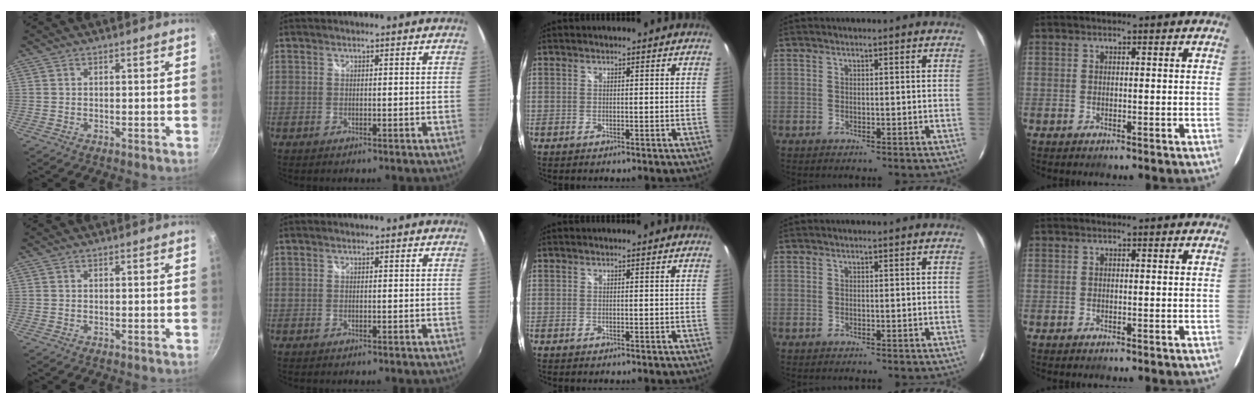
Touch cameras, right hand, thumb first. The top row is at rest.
{}